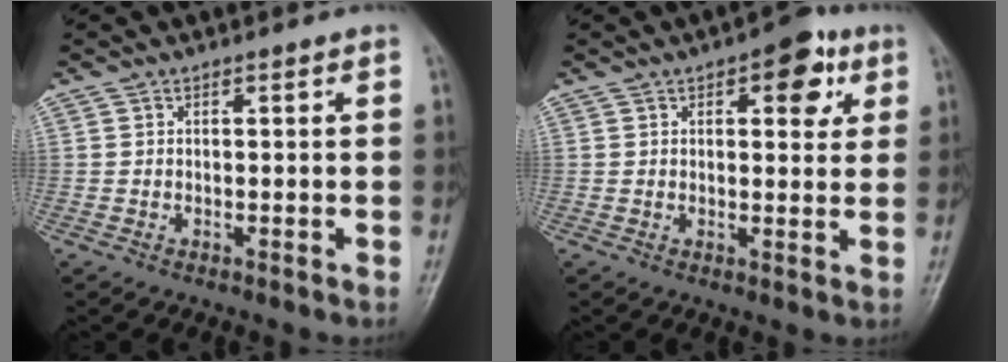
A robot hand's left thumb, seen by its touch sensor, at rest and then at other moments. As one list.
[{"total": 7.7, "force": [3.3, 3.7, 5.8], "torque": [-0.043, -0.006, 0.035]}]